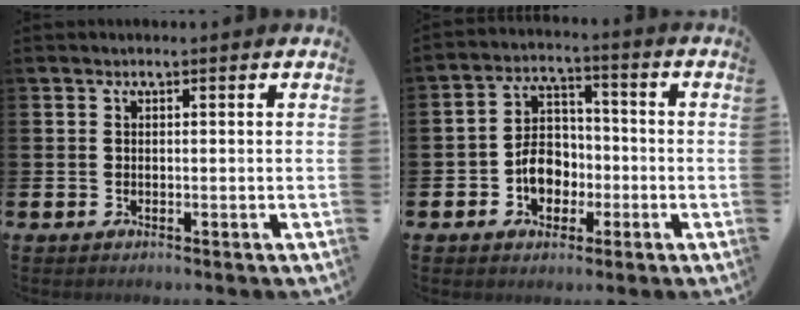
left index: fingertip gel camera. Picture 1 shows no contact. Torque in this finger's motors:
{"motor_torque": [1.22, 0.37, 0.36, 0.13]}